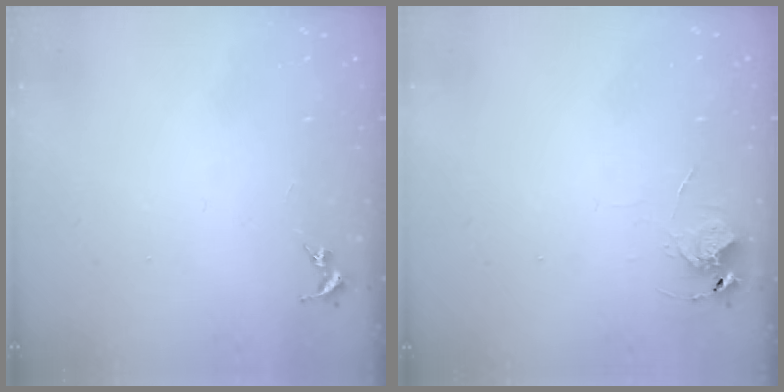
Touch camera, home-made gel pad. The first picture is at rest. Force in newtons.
{"total": 5.7, "press": 5.7, "slide": 0.3}